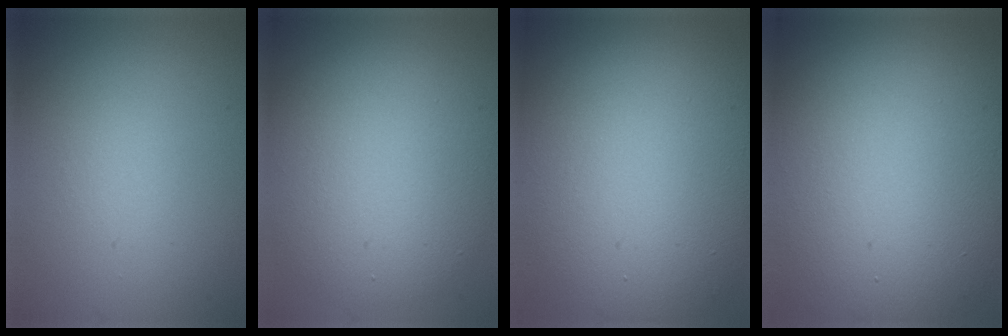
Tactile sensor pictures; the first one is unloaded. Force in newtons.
{"total": 8.3, "press": 8.2, "slide": 0.5}
{"total": 14.6, "press": 14.5, "slide": 0.7}
{"total": 14.6, "press": 14.5, "slide": 0.5}